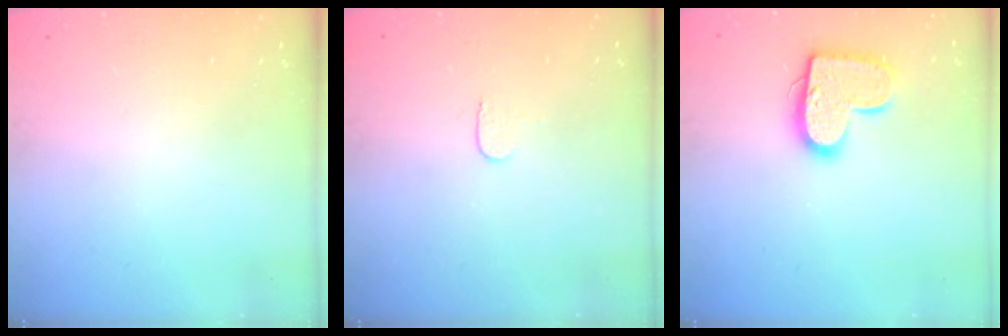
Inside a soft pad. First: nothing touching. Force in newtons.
{"total": 3.2, "press": 3.2, "slide": 0.3}
{"total": 14.3, "press": 14.3, "slide": 0.8}